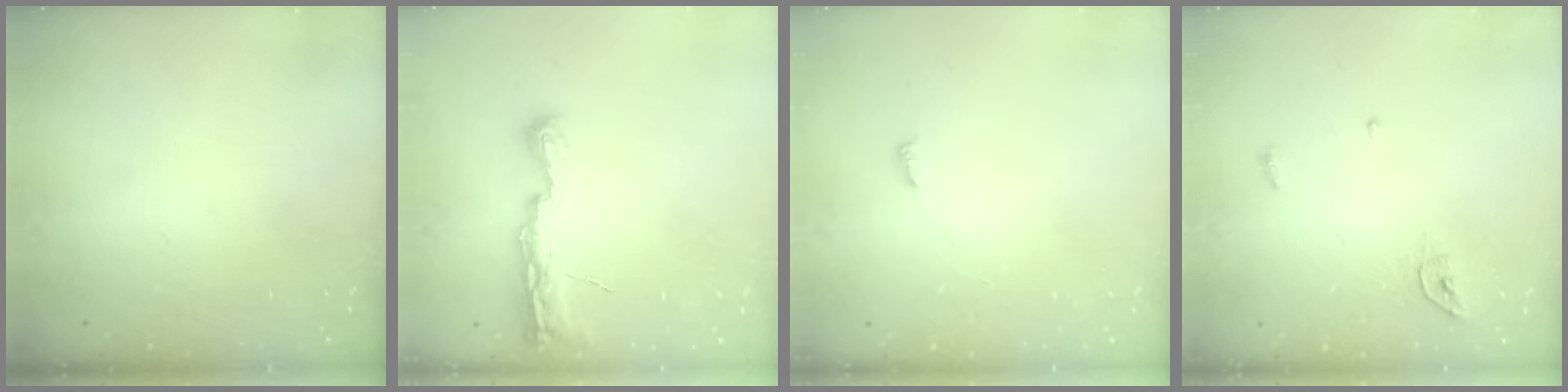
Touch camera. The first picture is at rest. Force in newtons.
{"total": 8.5, "press": 8.5, "slide": 1.2}
{"total": 2.8, "press": 2.8, "slide": 0.4}
{"total": 4.5, "press": 4.5, "slide": 0.2}